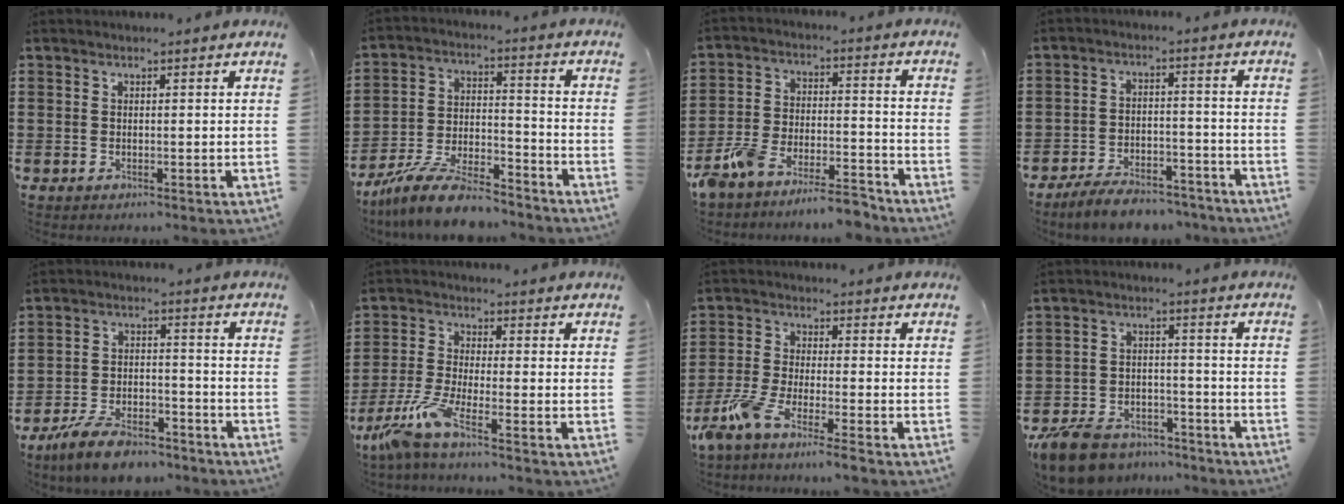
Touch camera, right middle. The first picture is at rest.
{"total": 9.9, "force": [-8.8, 1.7, 4.2], "torque": [-0.078, 0.021, -0.169]}
{"total": 8.4, "force": [-8.0, 0.8, 2.4], "torque": [-0.060, 0.010, -0.160]}
{"total": 6.3, "force": [-5.9, 1.3, 1.8], "torque": [-0.029, 0.011, -0.112]}
{"total": 7.7, "force": [-6.7, 2.1, 3.0], "torque": [-0.059, 0.012, -0.129]}
{"total": 6.2, "force": [-4.6, 0.3, 4.2], "torque": [-0.117, -0.025, -0.097]}
{"total": 6.0, "force": [-5.1, -0.2, 3.1], "torque": [-0.092, -0.022, -0.106]}
{"total": 8.1, "force": [-7.3, 2.6, 2.2], "torque": [-0.059, 0.017, -0.145]}